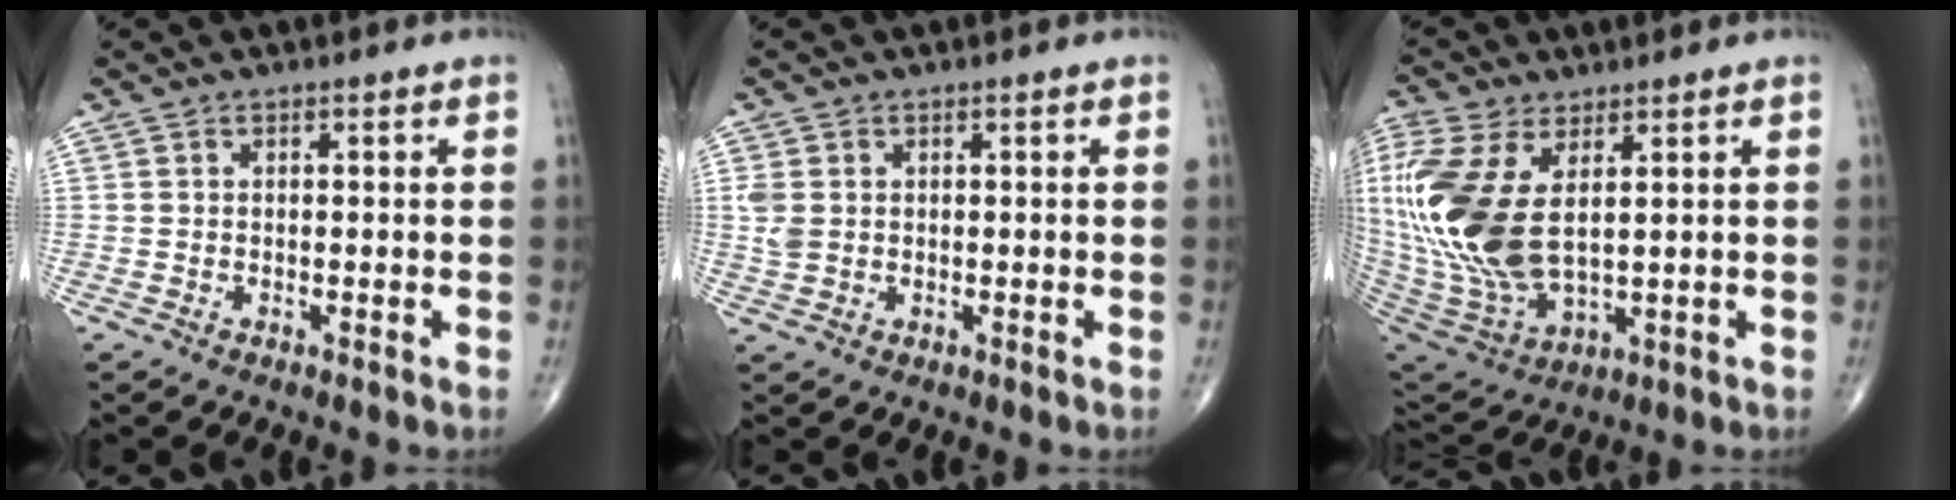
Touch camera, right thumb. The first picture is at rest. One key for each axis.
{"total": 3.1, "fx": 0.4, "fy": 2.4, "fz": 2.0, "tx": -0.050, "ty": 0.002, "tz": 0.012}
{"total": 21.0, "fx": 3.8, "fy": 10.9, "fz": 17.6, "tx": -0.407, "ty": -0.026, "tz": 0.083}